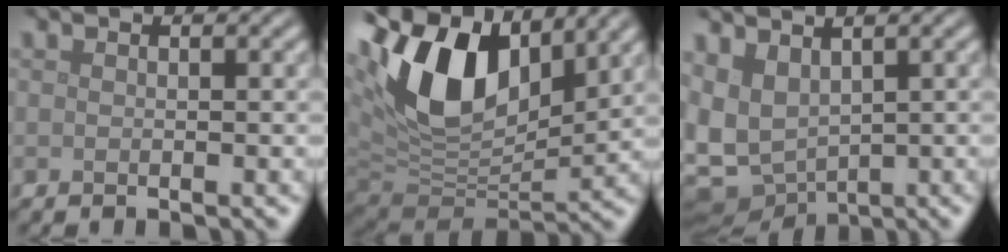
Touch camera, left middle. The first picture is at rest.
{"total": 12.9, "force": [5.3, 7.2, 9.3], "torque": [-0.190, 0.013, 0.096]}
{"total": 6.2, "force": [0.1, 4.2, 4.5], "torque": [-0.110, -0.019, 0.015]}